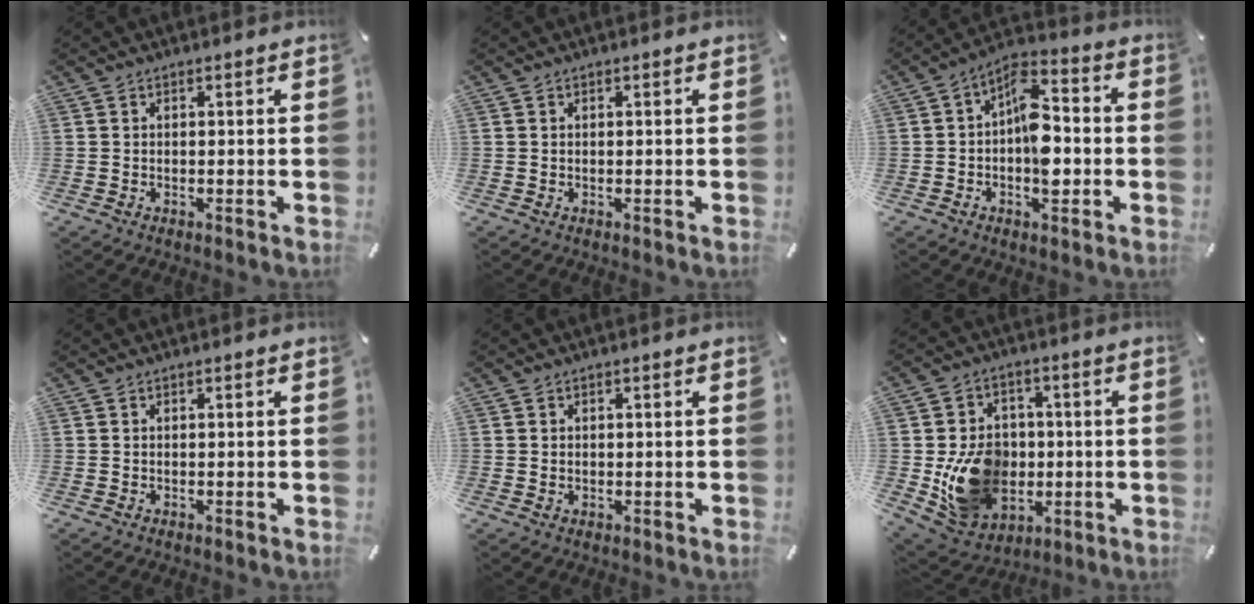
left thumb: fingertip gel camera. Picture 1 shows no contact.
{"total": 0.0}
{"total": 10.7, "force": [-2.4, 5.9, 8.6], "torque": [-0.148, -0.006, -0.044]}
{"total": 0.0}
{"total": 0.8, "force": [0.2, 0.7, 0.2], "torque": [-0.004, 0.004, 0.004]}
{"total": 15.6, "force": [-2.1, 13.0, 8.3], "torque": [-0.163, 0.005, -0.024]}